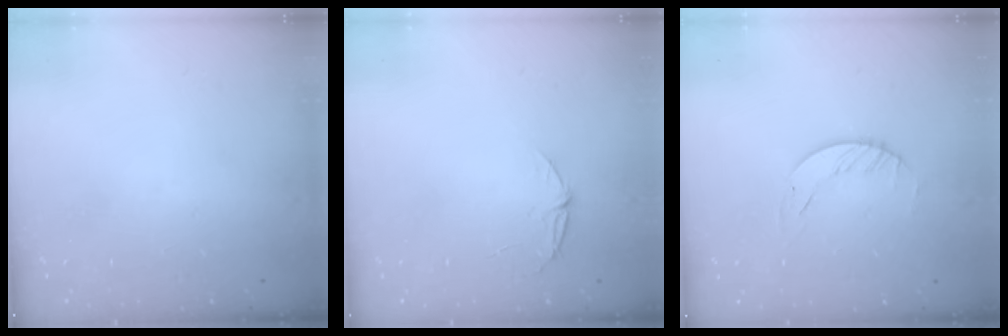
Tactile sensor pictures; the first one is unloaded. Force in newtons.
{"total": 4.9, "press": 4.9, "slide": 0.6}
{"total": 2.3, "press": 2.3, "slide": 0.3}